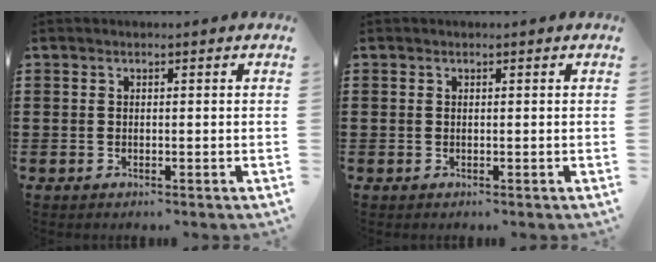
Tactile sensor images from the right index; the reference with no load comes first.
{"total": 0.0}